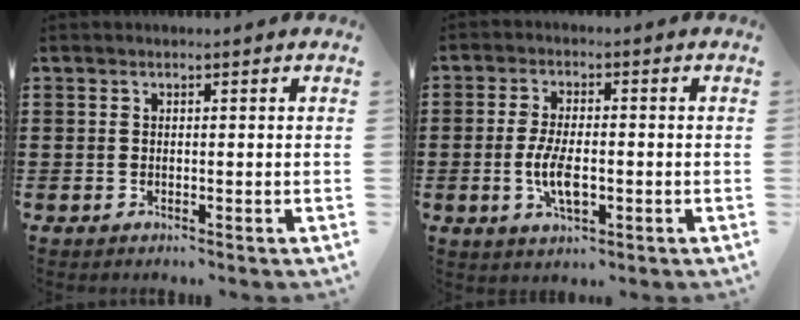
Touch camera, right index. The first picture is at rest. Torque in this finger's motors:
{"motor_torque": [1.86, 0.28, 0.89, 0.21]}